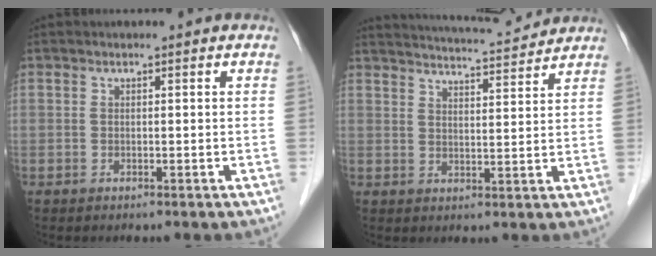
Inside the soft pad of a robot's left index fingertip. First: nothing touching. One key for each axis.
{"total": 10.9, "fx": 10.5, "fy": 0.1, "fz": 2.9, "tx": -0.051, "ty": 0.009, "tz": 0.148}